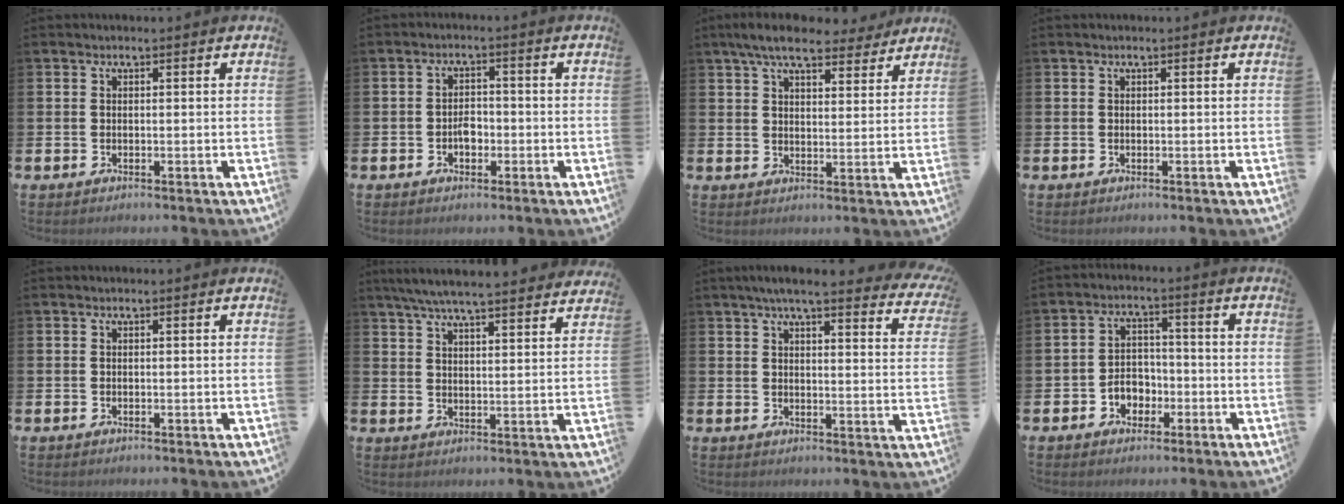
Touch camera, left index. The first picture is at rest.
{"total": 2.5, "force": [-0.8, 1.7, 1.6], "torque": [-0.017, 0.001, -0.019]}
{"total": 7.8, "force": [6.9, 2.1, 3.0], "torque": [-0.059, -0.025, 0.122]}
{"total": 0.0}
{"total": 0.0}
{"total": 6.6, "force": [6.3, 0.5, 2.0], "torque": [-0.053, -0.031, 0.111]}
{"total": 5.7, "force": [5.1, 0.4, 2.5], "torque": [-0.051, -0.026, 0.084]}
{"total": 3.6, "force": [-1.6, 2.9, 1.3], "torque": [-0.027, 0.004, -0.038]}